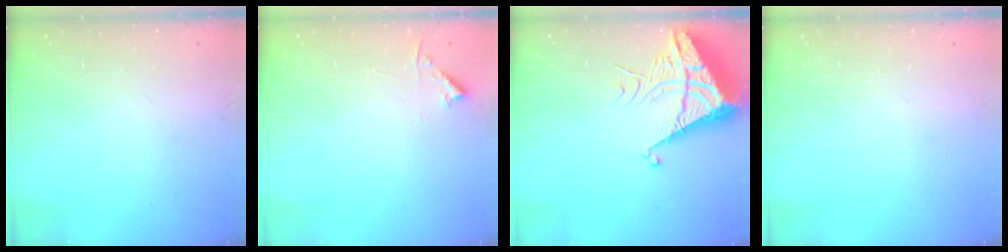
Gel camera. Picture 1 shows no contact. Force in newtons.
{"total": 3.1, "press": 3.0, "slide": 0.3}
{"total": 8.3, "press": 8.2, "slide": 1.0}
{"total": 0.0}